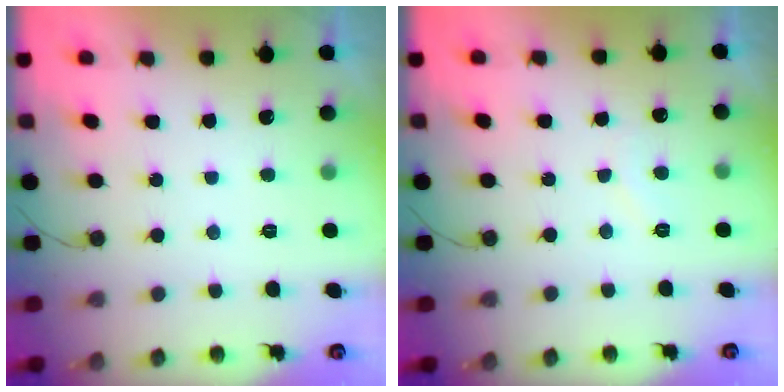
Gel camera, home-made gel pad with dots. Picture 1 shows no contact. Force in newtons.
{"total": 5.6, "press": 5.6, "slide": 0.3}